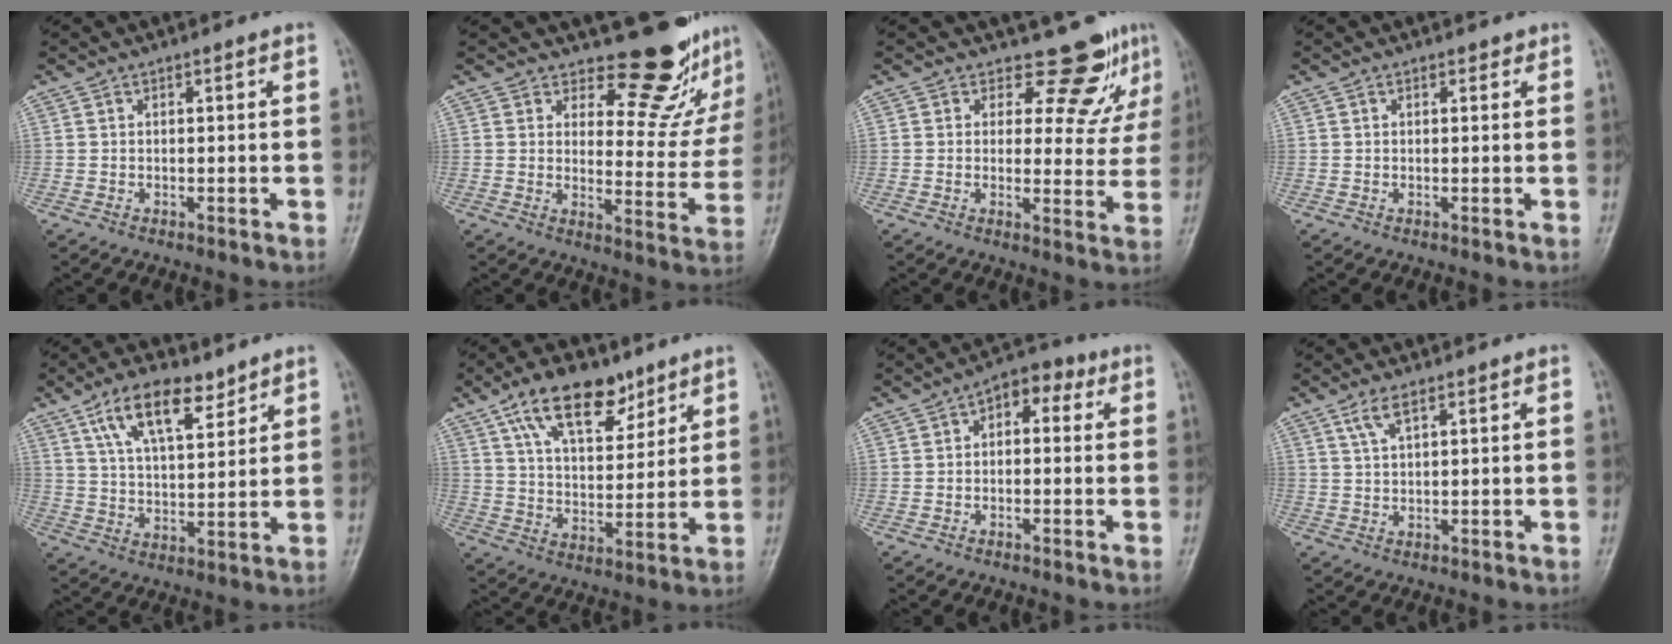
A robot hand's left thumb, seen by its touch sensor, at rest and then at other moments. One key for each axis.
{"total": 13.5, "fx": 12.0, "fy": 4.9, "fz": 3.8, "tx": -0.002, "ty": -0.119, "tz": 0.143}
{"total": 8.1, "fx": 6.5, "fy": 4.0, "fz": 2.6, "tx": 0.000, "ty": -0.053, "tz": 0.072}
{"total": 0.9, "fx": 0.5, "fy": 0.6, "fz": 0.5, "tx": 0.000, "ty": -0.001, "tz": 0.004}
{"total": 11.7, "fx": 7.2, "fy": 4.9, "fz": 7.7, "tx": -0.116, "ty": -0.032, "tz": 0.133}
{"total": 14.1, "fx": 8.7, "fy": 7.0, "fz": 8.6, "tx": -0.107, "ty": -0.039, "tz": 0.154}
{"total": 6.0, "fx": 1.6, "fy": 3.7, "fz": 4.5, "tx": -0.032, "ty": 0.021, "tz": 0.010}
{"total": 3.5, "fx": 2.1, "fy": 1.1, "fz": 2.5, "tx": -0.054, "ty": 0.001, "tz": 0.047}